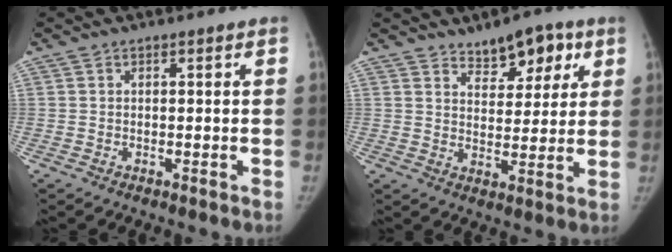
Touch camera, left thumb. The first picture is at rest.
{"total": 8.9, "force": [5.6, 4.7, 5.1], "torque": [-0.034, -0.027, 0.084]}